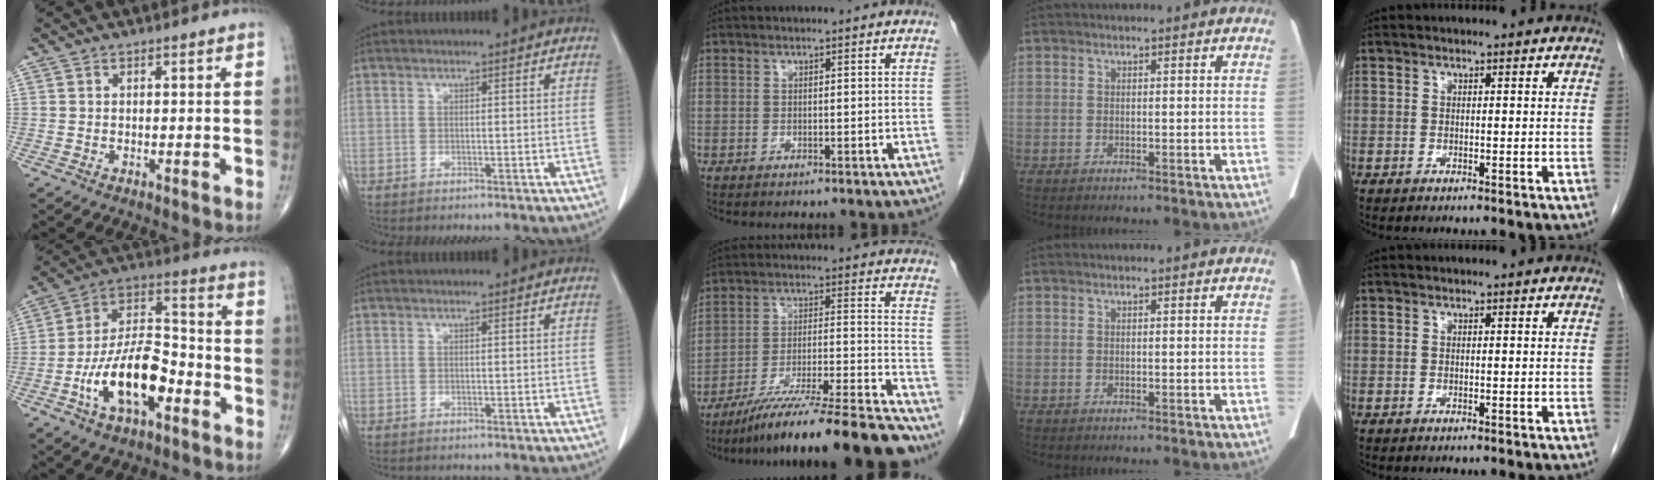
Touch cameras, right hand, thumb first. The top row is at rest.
{"thumb": {"total": 16.8, "force": [-6.3, 8.2, 13.3], "torque": [-0.222, 0.044, -0.112]}, "middle": {"total": 20.0, "force": [-17.6, -1.5, 9.3], "torque": [-0.127, -0.009, -0.286]}}